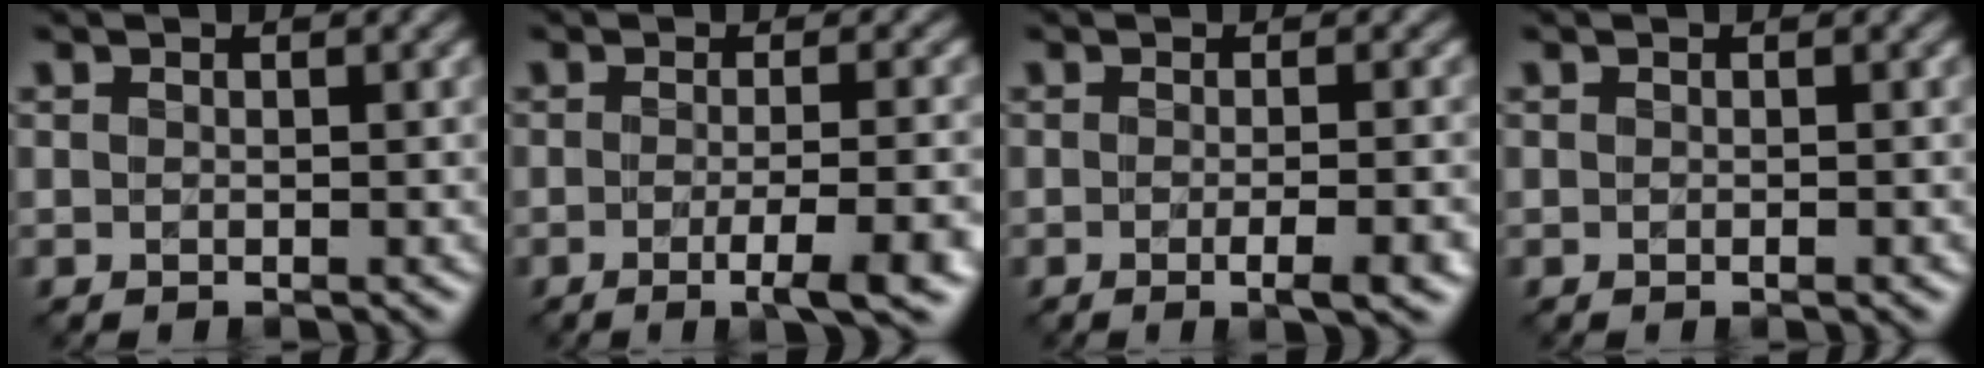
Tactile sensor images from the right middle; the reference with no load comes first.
{"total": 5.9, "force": [-2.1, 1.3, 5.4], "torque": [-0.074, -0.005, -0.030]}
{"total": 4.3, "force": [-1.3, 1.1, 3.9], "torque": [-0.047, -0.004, -0.015]}
{"total": 0.6, "force": [-0.3, 0.1, 0.5], "torque": [-0.006, -0.001, -0.003]}